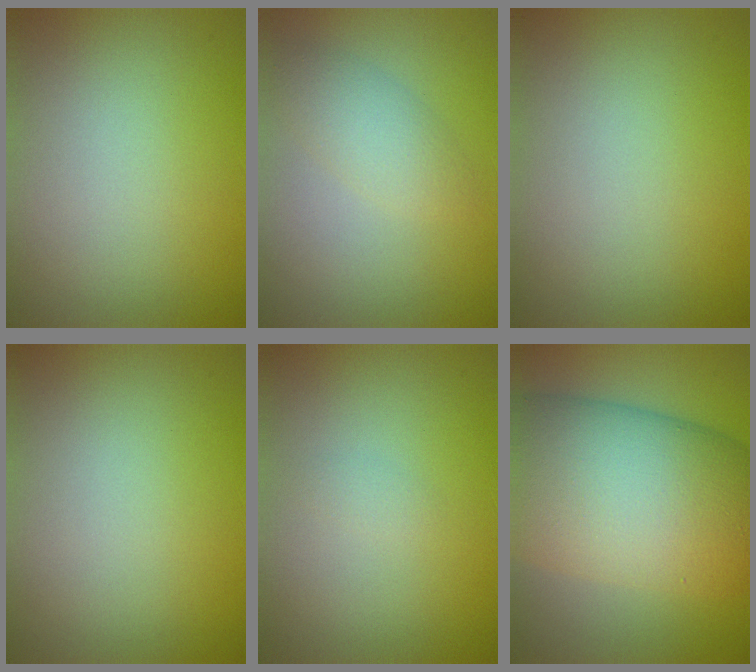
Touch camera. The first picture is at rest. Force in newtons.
{"total": 2.4, "press": 2.4, "slide": 0.0}
{"total": 0.0}
{"total": 0.0}
{"total": 0.6, "press": 0.6, "slide": 0.1}
{"total": 15.9, "press": 15.9, "slide": 0.8}